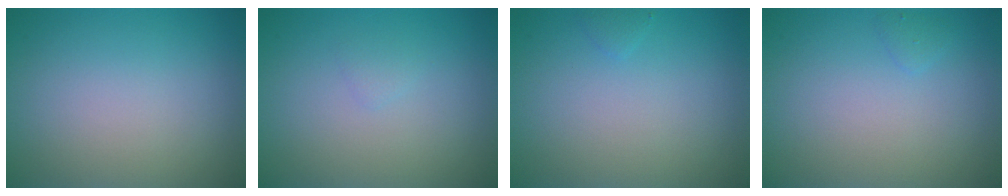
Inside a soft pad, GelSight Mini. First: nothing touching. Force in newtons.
{"total": 0.6, "press": 0.6, "slide": 0.1}
{"total": 0.5, "press": 0.5, "slide": 0.0}
{"total": 0.6, "press": 0.6, "slide": 0.1}